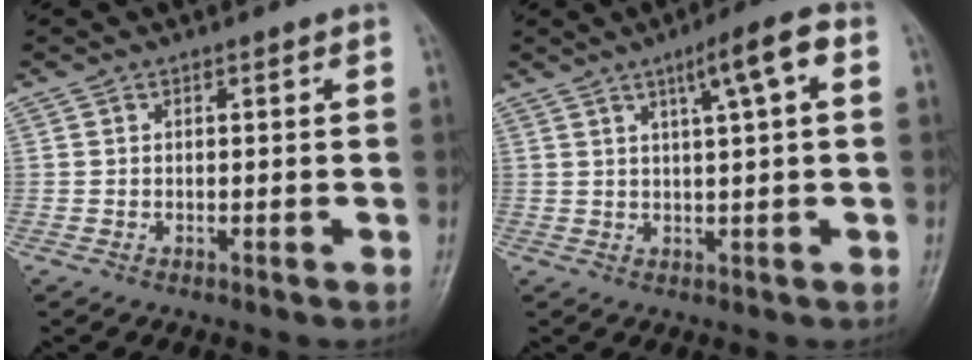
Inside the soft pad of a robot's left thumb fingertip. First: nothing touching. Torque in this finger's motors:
{"motor_torque": [-0.07, 0.02, 0.47, 0.11, 0.12]}